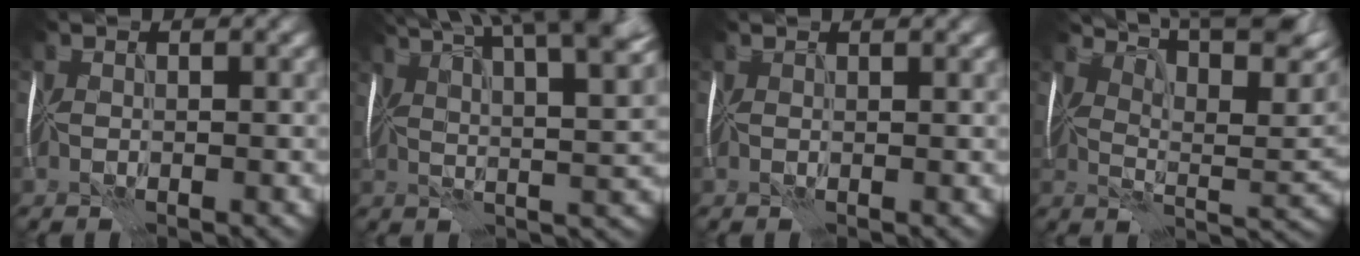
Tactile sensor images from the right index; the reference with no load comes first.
{"total": 13.8, "force": [7.8, 4.3, 10.6], "torque": [-0.149, 0.042, 0.091]}
{"total": 1.1, "force": [1.0, 0.0, 0.4], "torque": [-0.001, 0.002, 0.003]}
{"total": 10.1, "force": [7.4, 2.1, 6.6], "torque": [-0.115, 0.015, 0.112]}